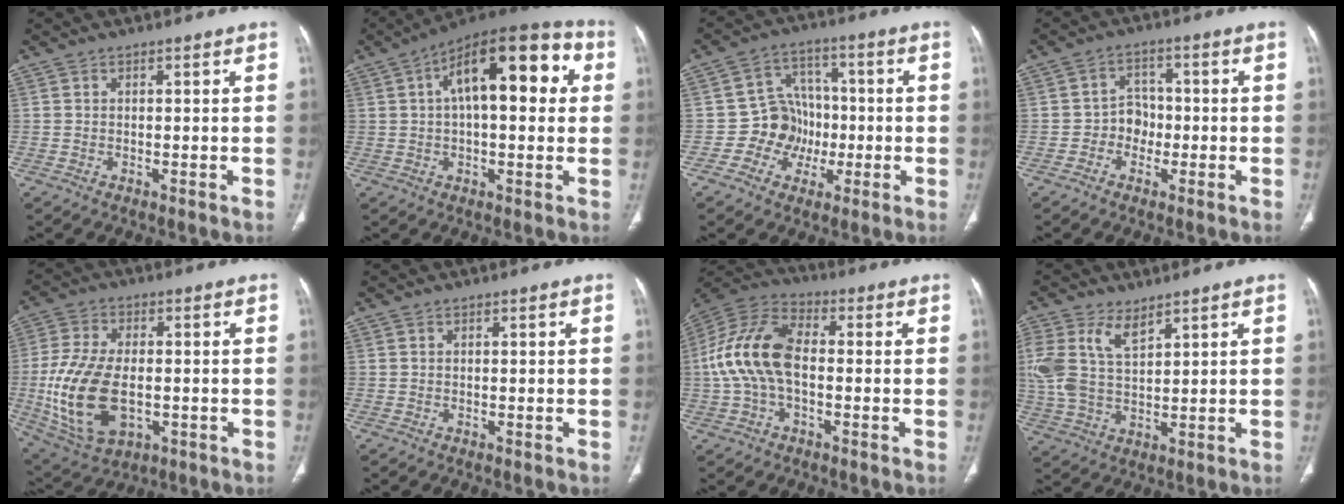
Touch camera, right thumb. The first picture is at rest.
{"total": 19.7, "force": [4.7, 8.7, 17.1], "torque": [-0.230, 0.034, 0.060]}
{"total": 9.0, "force": [-1.9, 8.3, 3.1], "torque": [0.005, 0.028, -0.036]}
{"total": 4.5, "force": [-1.3, 3.9, 1.8], "torque": [0.002, 0.017, -0.032]}
{"total": 17.2, "force": [-2.5, 9.9, 13.8], "torque": [-0.281, -0.004, -0.029]}
{"total": 0.0}
{"total": 14.6, "force": [-0.7, 8.5, 11.8], "torque": [-0.247, 0.036, -0.020]}
{"total": 10.6, "force": [5.3, 5.4, 7.4], "torque": [-0.170, -0.009, 0.115]}